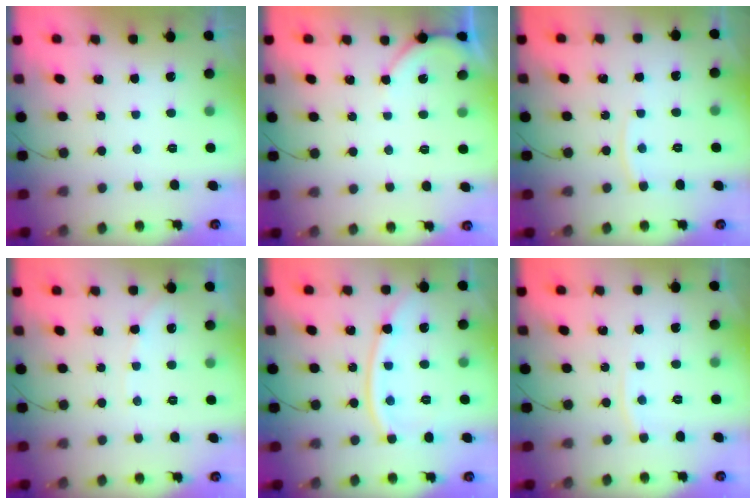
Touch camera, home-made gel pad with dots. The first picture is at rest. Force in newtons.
{"total": 2.9, "press": 2.8, "slide": 0.4}
{"total": 3.2, "press": 3.2, "slide": 0.4}
{"total": 4.0, "press": 3.9, "slide": 0.6}
{"total": 10.1, "press": 10.1, "slide": 0.9}
{"total": 2.5, "press": 2.5, "slide": 0.4}